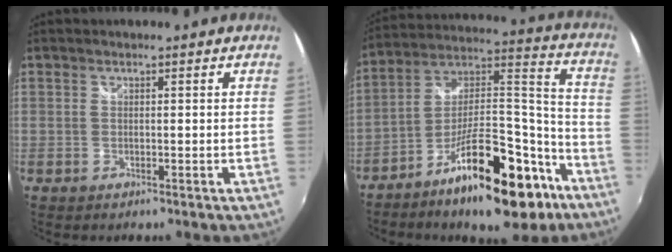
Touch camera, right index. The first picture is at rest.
{"total": 21.3, "force": [-12.9, 7.5, 15.2], "torque": [-0.231, 0.030, -0.198]}